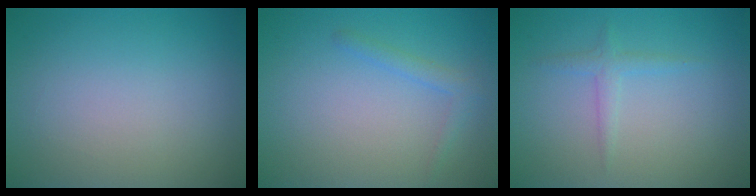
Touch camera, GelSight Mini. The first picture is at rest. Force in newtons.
{"total": 1.4, "press": 1.4, "slide": 0.1}
{"total": 1.3, "press": 1.3, "slide": 0.0}